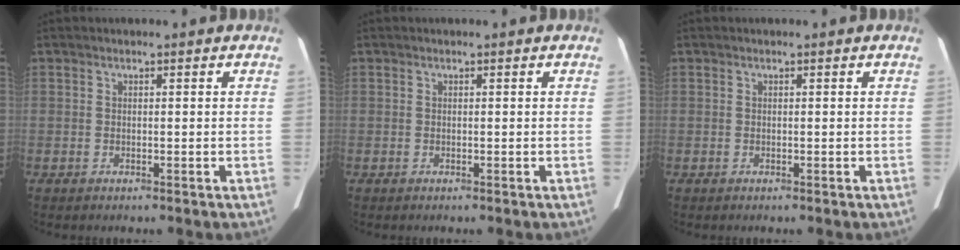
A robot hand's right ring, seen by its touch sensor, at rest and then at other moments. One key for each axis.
{"total": 0.0}
{"total": 0.0}